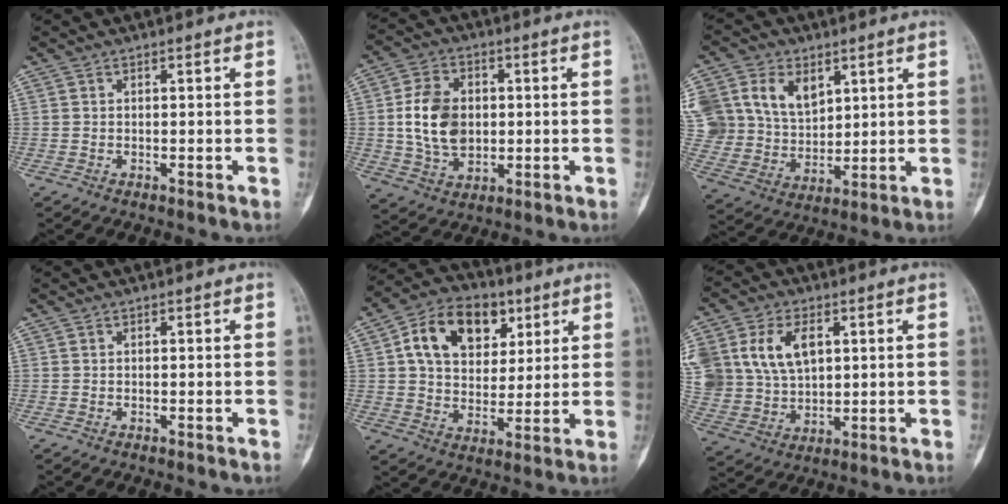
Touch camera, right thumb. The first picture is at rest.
{"total": 11.8, "force": [0.5, 8.5, 8.1], "torque": [-0.126, 0.002, 0.012]}
{"total": 19.1, "force": [7.4, 14.3, 10.3], "torque": [-0.212, 0.001, 0.156]}
{"total": 0.0}
{"total": 16.1, "force": [5.9, 11.3, 9.9], "torque": [-0.136, -0.003, 0.099]}
{"total": 16.2, "force": [4.9, 11.4, 10.4], "torque": [-0.216, -0.004, 0.105]}